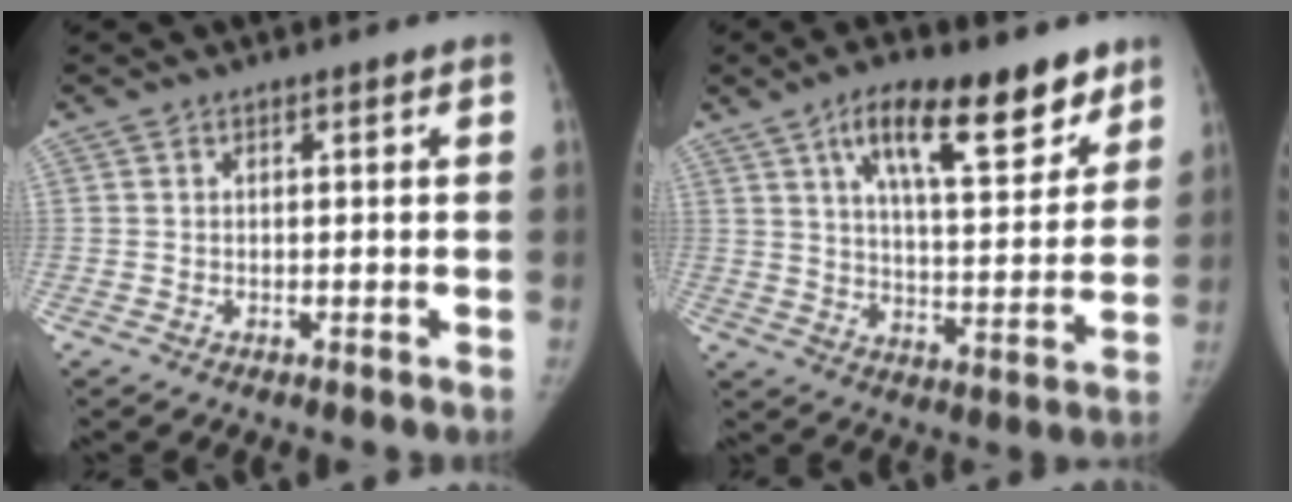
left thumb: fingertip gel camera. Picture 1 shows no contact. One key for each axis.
{"total": 16.8, "fx": 10.2, "fy": 6.1, "fz": 11.9, "tx": -0.141, "ty": -0.046, "tz": 0.163}